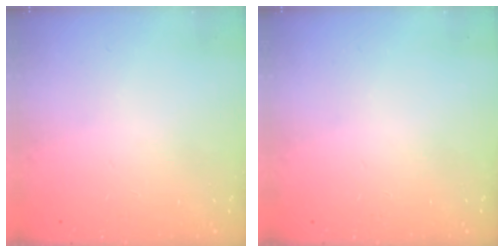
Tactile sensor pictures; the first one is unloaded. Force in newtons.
{"total": 0.0}